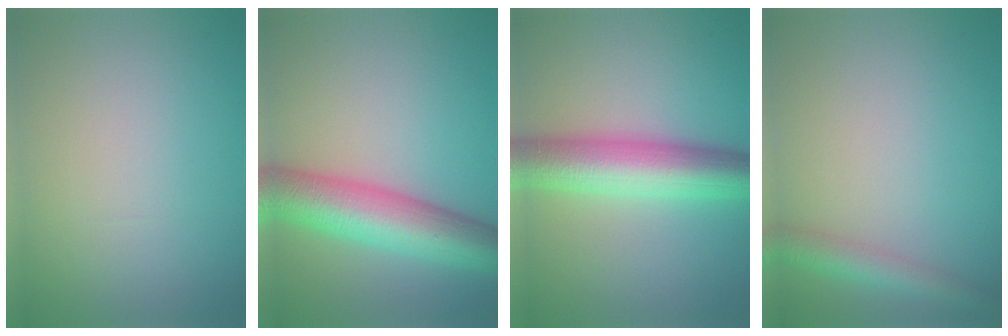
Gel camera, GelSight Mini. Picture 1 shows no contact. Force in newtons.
{"total": 9.1, "press": 9.1, "slide": 0.3}
{"total": 7.9, "press": 7.9, "slide": 0.1}
{"total": 3.0, "press": 3.0, "slide": 0.1}